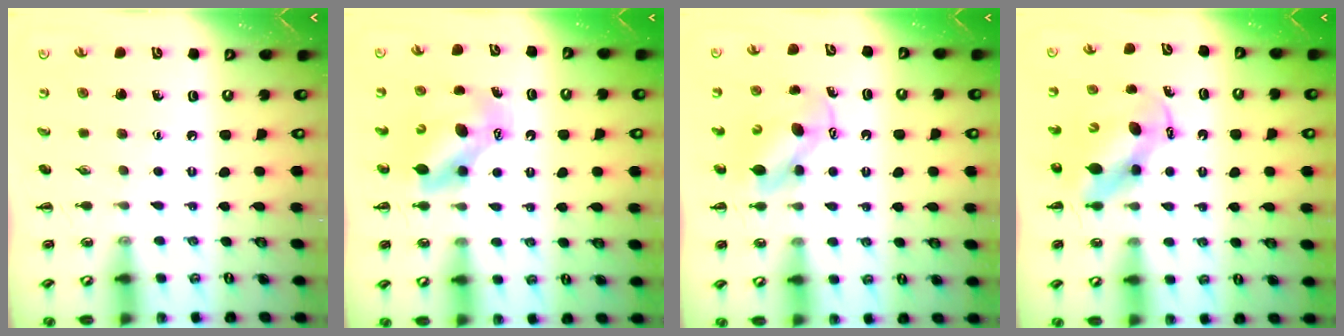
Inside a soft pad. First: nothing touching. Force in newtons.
{"total": 7.2, "press": 7.0, "slide": 1.6}
{"total": 6.6, "press": 6.6, "slide": 0.7}
{"total": 6.1, "press": 6.0, "slide": 1.2}